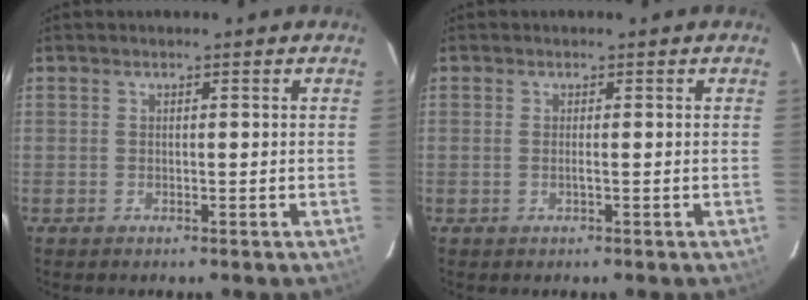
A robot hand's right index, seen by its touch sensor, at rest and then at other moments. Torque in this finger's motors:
{"motor_torque": [0.00, 0.07, 0.00, 0.02]}